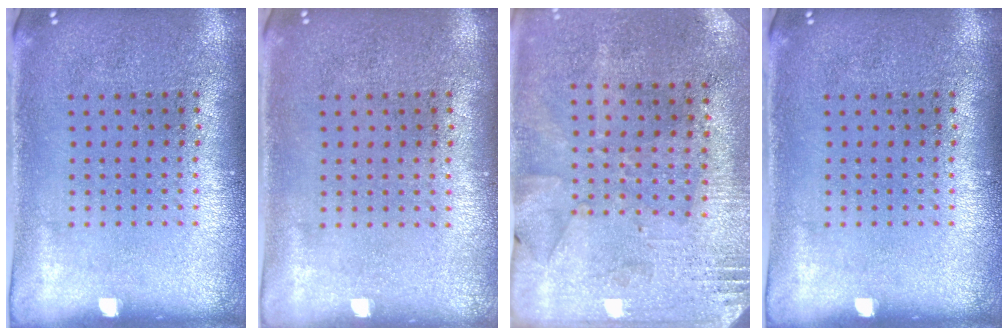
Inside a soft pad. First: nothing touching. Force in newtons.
{"total": 0.0}
{"total": 2.7, "press": 2.3, "slide": 1.5}
{"total": 0.0}